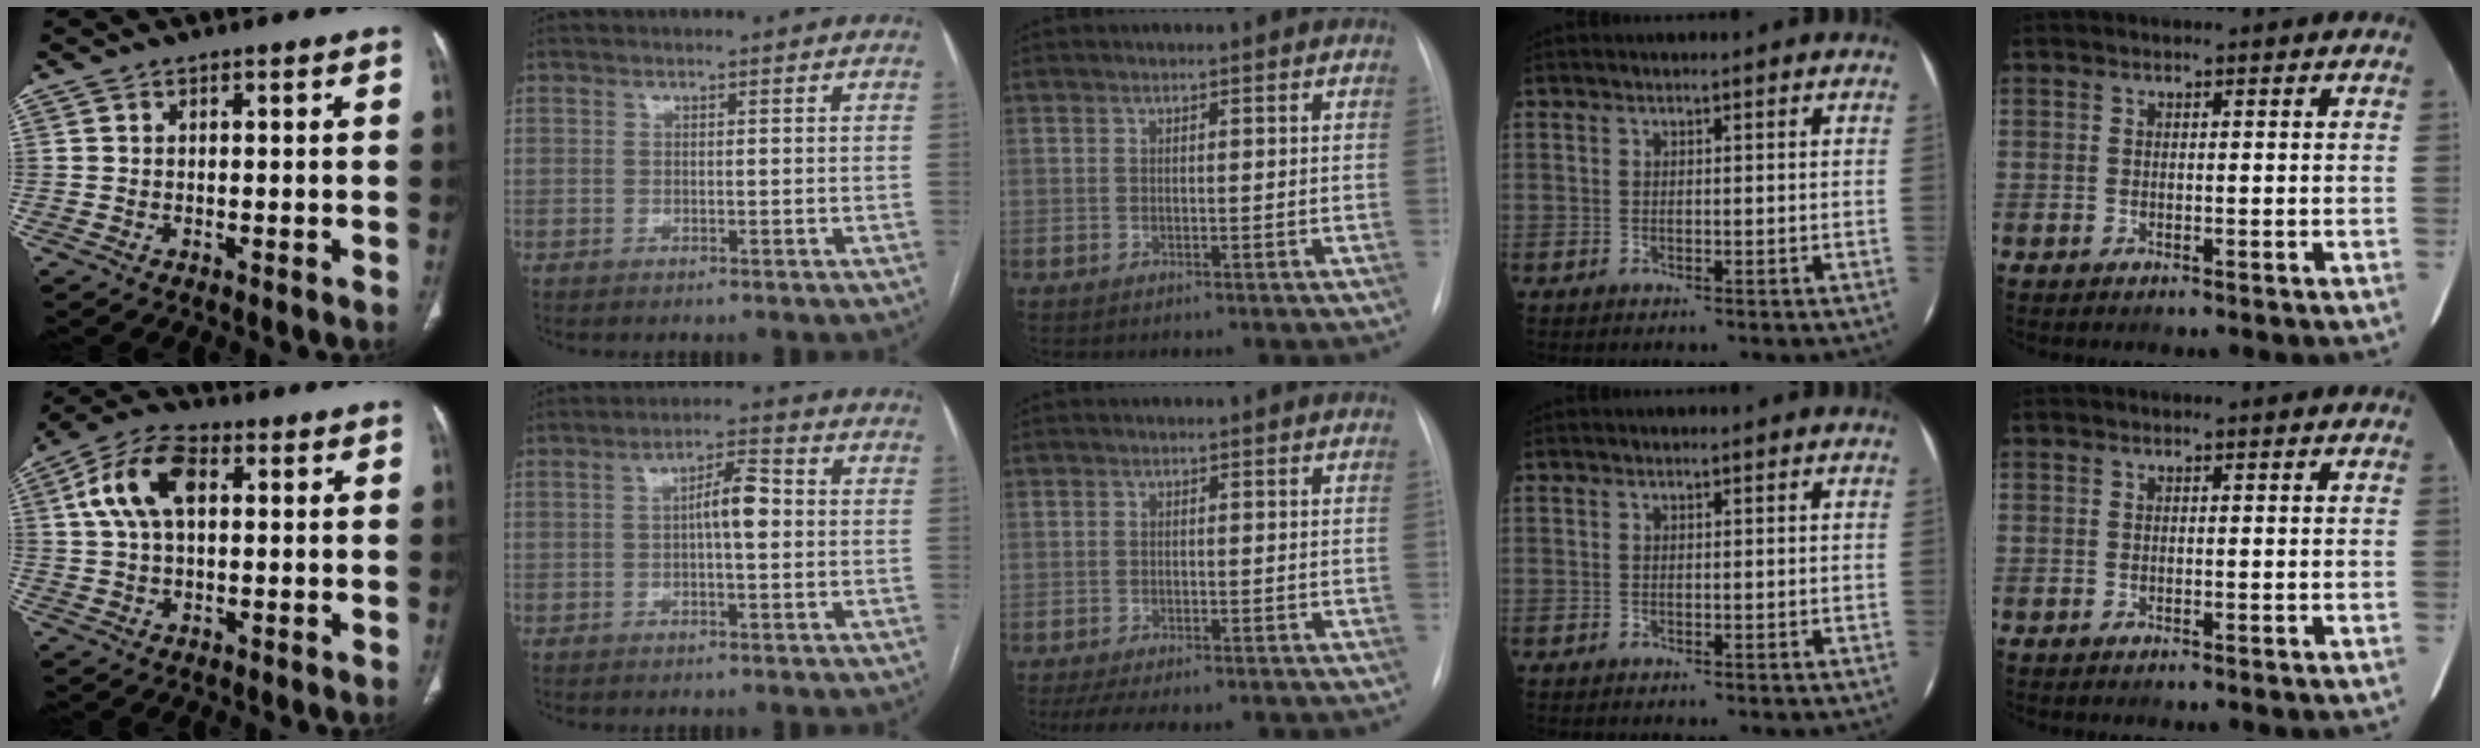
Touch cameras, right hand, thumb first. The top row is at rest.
{"thumb": {"total": 11.2, "force": [2.6, 6.4, 8.8], "torque": [-0.174, 0.024, 0.045]}, "index": {"total": 5.1, "force": [0.0, 1.2, 5.0], "torque": [-0.084, 0.016, -0.002]}, "middle": {"total": 7.2, "force": [-5.6, 2.6, 3.7], "torque": [-0.052, -0.006, -0.080]}}